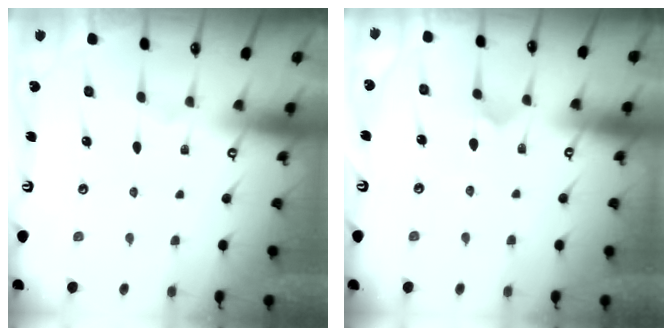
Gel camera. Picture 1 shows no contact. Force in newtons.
{"total": 8.1, "press": 8.1, "slide": 0.6}